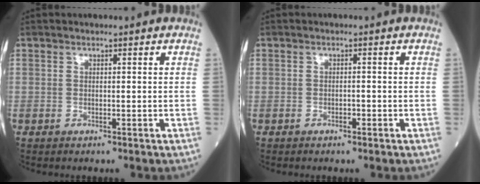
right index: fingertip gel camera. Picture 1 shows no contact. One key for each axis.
{"total": 0.8, "fx": -0.5, "fy": 0.2, "fz": 0.6, "tx": -0.012, "ty": 0.001, "tz": -0.006}